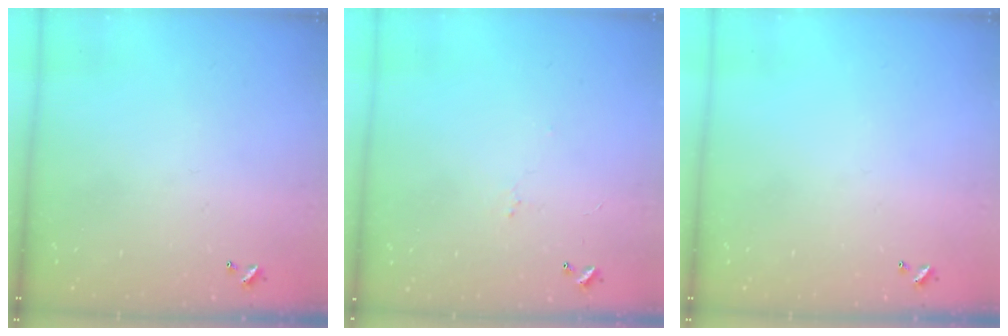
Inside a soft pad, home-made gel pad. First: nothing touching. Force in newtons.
{"total": 1.9, "press": 1.8, "slide": 0.6}
{"total": 0.0}